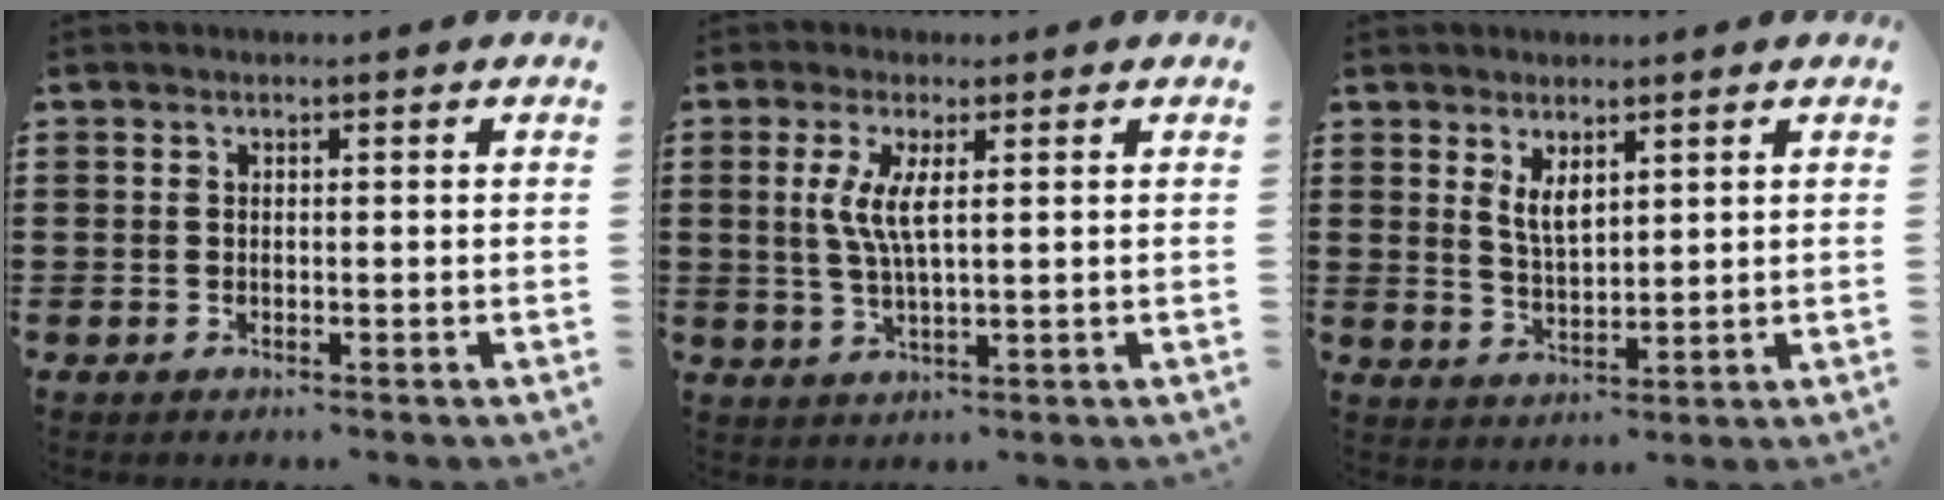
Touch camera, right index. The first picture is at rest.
{"total": 5.0, "force": [1.1, 1.0, 4.8], "torque": [-0.103, -0.003, 0.015]}
{"total": 3.6, "force": [2.0, 1.6, 2.5], "torque": [-0.052, 0.004, 0.037]}